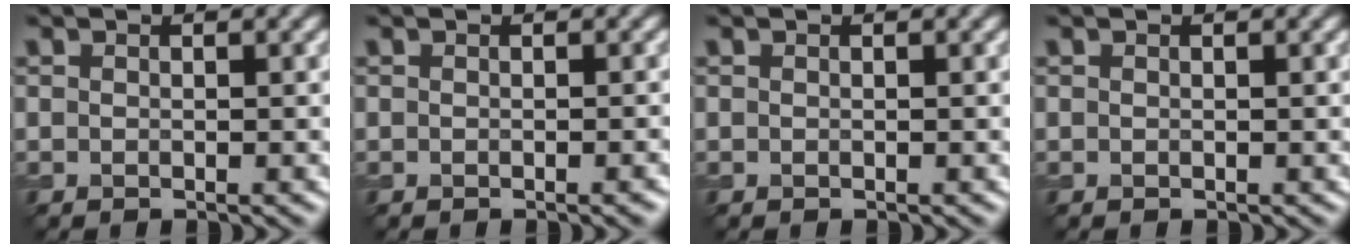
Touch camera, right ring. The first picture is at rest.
{"total": 0.7, "force": [-0.4, 0.1, 0.6], "torque": [-0.005, 0.001, -0.005]}
{"total": 0.0}
{"total": 0.0}